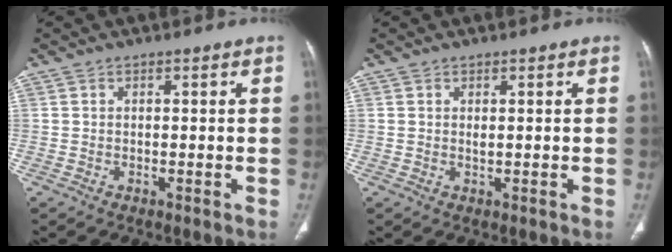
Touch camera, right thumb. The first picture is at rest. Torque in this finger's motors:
{"motor_torque": [0.19, 0.15, 0.21, -0.09, 0.04]}